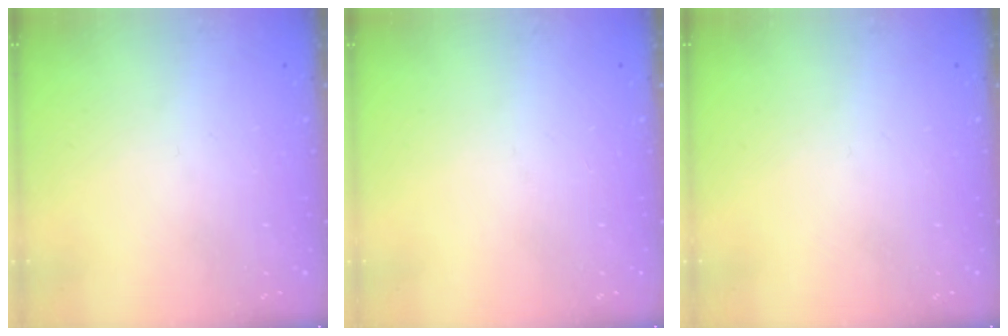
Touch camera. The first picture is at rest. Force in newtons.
{"total": 0.0}
{"total": 0.0}